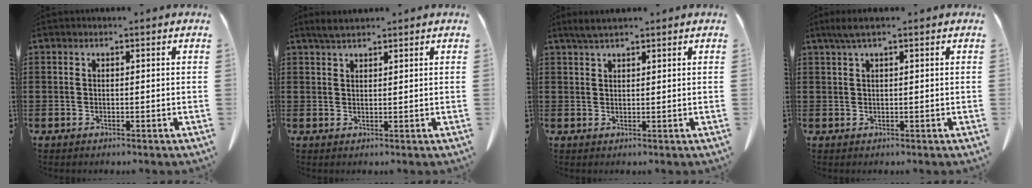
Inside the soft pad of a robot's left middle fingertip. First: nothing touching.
{"total": 2.0, "force": [1.7, 0.4, 1.0], "torque": [-0.024, 0.001, 0.034]}
{"total": 2.2, "force": [1.8, 0.4, 1.2], "torque": [-0.029, 0.000, 0.035]}
{"total": 2.1, "force": [1.0, 0.1, 1.9], "torque": [-0.037, -0.001, 0.020]}